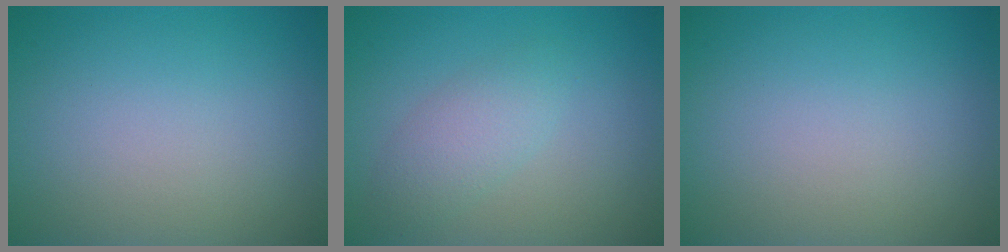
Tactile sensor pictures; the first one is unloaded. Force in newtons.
{"total": 2.5, "press": 2.5, "slide": 0.0}
{"total": 0.0}